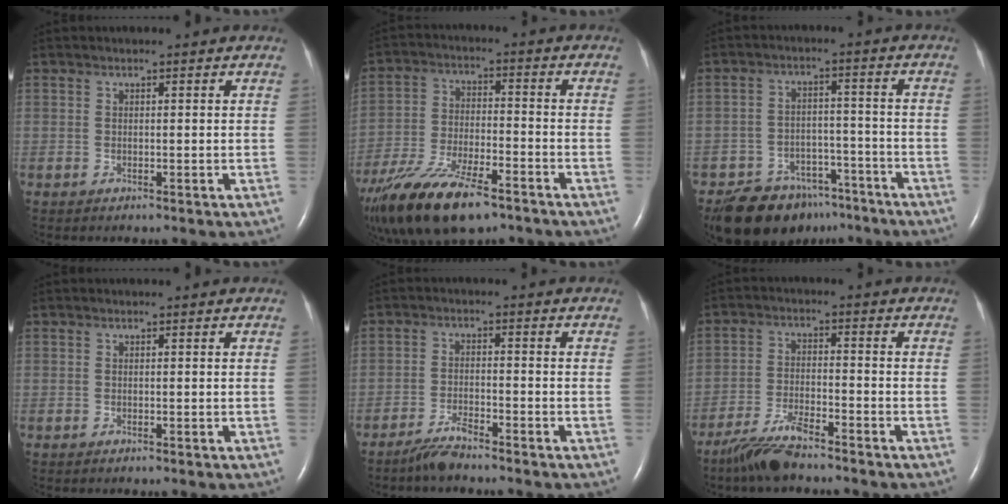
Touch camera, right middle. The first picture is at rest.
{"total": 17.7, "force": [-12.7, 5.4, 11.1], "torque": [-0.232, -0.029, -0.222]}
{"total": 12.6, "force": [-10.1, 6.6, 3.9], "torque": [-0.062, 0.019, -0.151]}
{"total": 0.0}
{"total": 3.7, "force": [-3.3, 0.1, 1.6], "torque": [-0.040, -0.011, -0.066]}
{"total": 6.8, "force": [-5.7, 0.9, 3.6], "torque": [-0.083, -0.019, -0.108]}